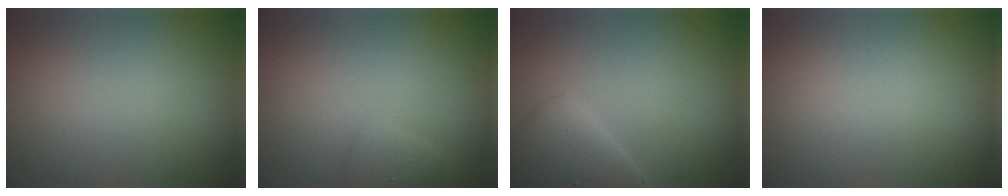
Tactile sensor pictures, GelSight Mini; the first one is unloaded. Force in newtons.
{"total": 1.6, "press": 1.6, "slide": 0.1}
{"total": 3.7, "press": 3.7, "slide": 0.2}
{"total": 0.0}